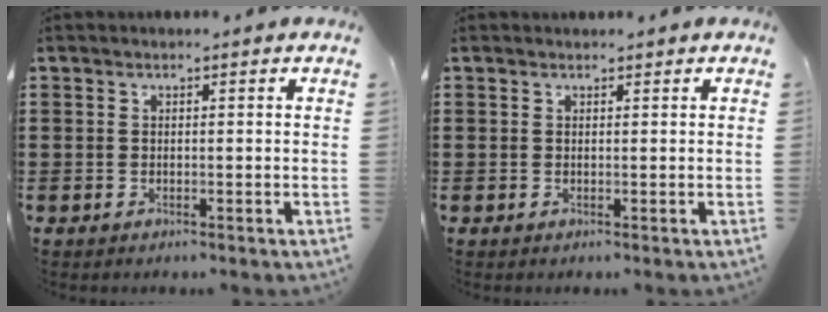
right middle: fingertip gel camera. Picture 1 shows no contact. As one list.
[{"total": 0.6, "force": [0.4, 0.4, -0.1], "torque": [0.007, -0.004, 0.007]}]